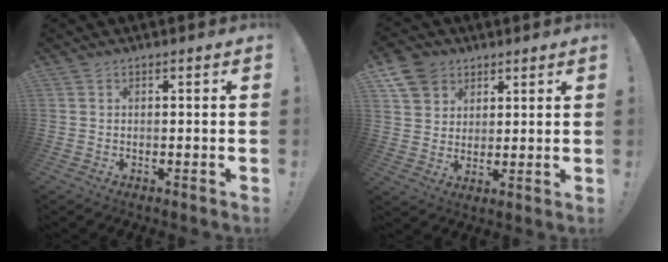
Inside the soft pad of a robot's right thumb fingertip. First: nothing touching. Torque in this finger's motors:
{"motor_torque": [0.46, 1.05, -0.31, 0.25, 0.09]}